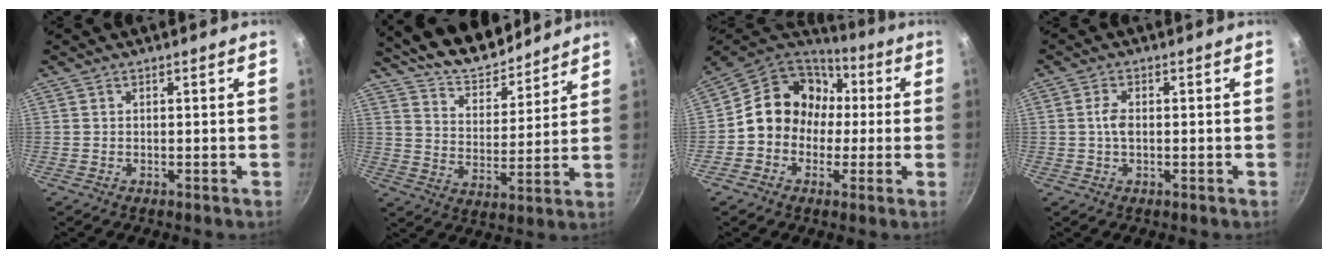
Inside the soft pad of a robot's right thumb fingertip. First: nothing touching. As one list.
[{"total": 14.4, "force": [12.7, 4.8, 4.9], "torque": [-0.046, -0.084, 0.211]}, {"total": 15.0, "force": [0.5, 13.1, 7.3], "torque": [-0.078, 0.044, -0.010]}, {"total": 2.6, "force": [0.0, 1.5, 2.2], "torque": [-0.043, 0.006, -0.004]}]